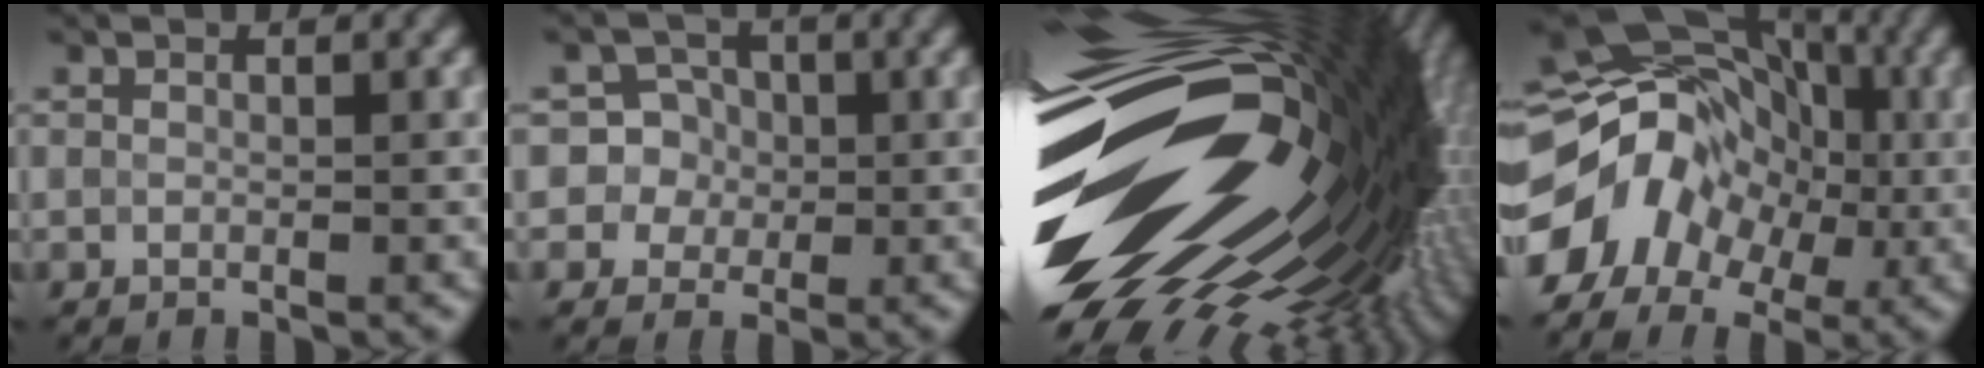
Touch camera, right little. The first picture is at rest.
{"total": 5.9, "force": [0.7, 5.7, 1.1], "torque": [-0.013, 0.030, 0.002]}
{"total": 21.8, "force": [0.5, 11.7, 18.3], "torque": [-0.306, -0.009, -0.013]}
{"total": 13.2, "force": [-3.4, 10.6, 7.1], "torque": [-0.119, 0.003, -0.072]}